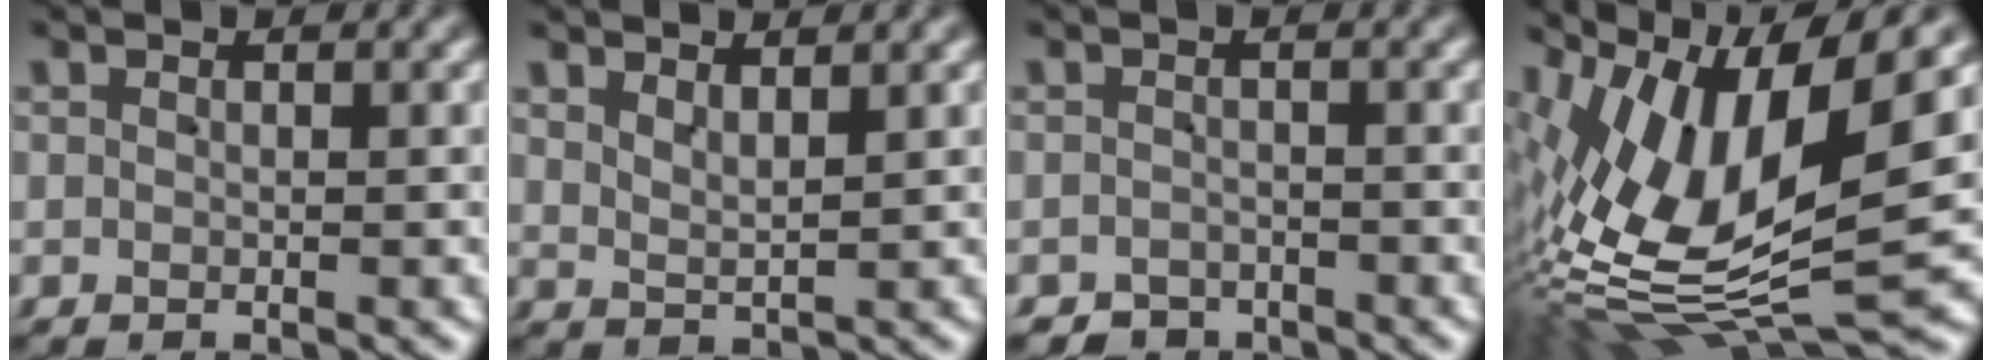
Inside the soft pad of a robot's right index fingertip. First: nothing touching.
{"total": 2.2, "force": [2.2, 0.0, 0.5], "torque": [-0.013, 0.003, 0.043]}
{"total": 3.1, "force": [-2.8, 1.3, -0.2], "torque": [0.017, -0.007, -0.050]}
{"total": 12.6, "force": [0.4, 7.0, 10.5], "torque": [-0.188, -0.019, 0.013]}